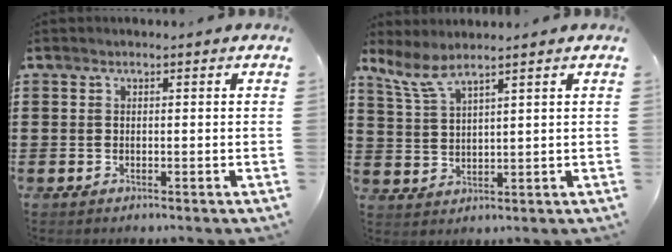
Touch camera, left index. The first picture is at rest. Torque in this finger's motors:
{"motor_torque": [0.71, 0.83, 0.31, 0.05]}